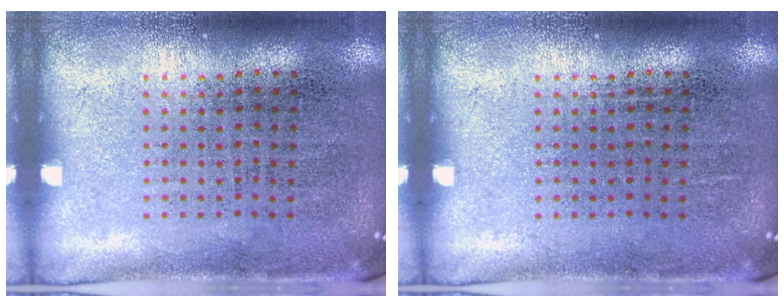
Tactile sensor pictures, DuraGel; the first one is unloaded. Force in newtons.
{"total": 0.0}